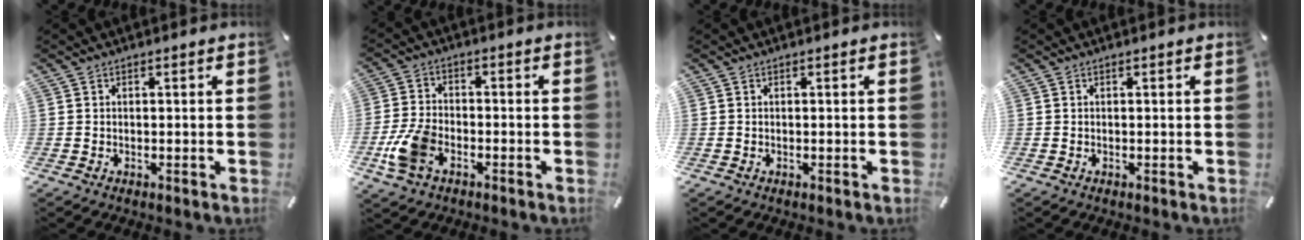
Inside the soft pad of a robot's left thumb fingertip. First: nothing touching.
{"total": 8.5, "force": [-3.7, 5.4, 5.5], "torque": [-0.129, 0.009, -0.070]}
{"total": 0.0}
{"total": 0.0}